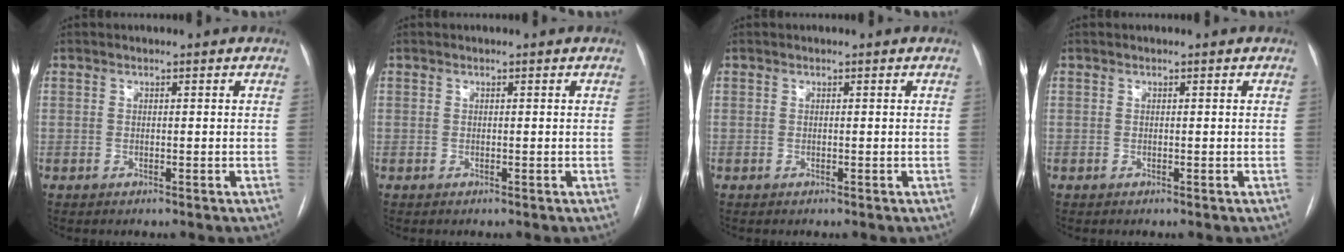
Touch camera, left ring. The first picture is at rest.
{"total": 0.0}
{"total": 0.0}
{"total": 0.0}